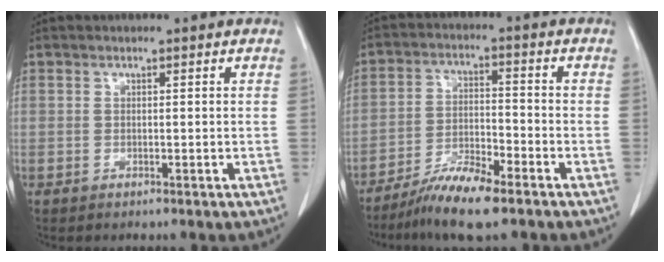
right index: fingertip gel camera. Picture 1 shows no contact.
{"total": 8.4, "force": [-6.3, 0.9, 5.4], "torque": [-0.105, -0.019, -0.118]}